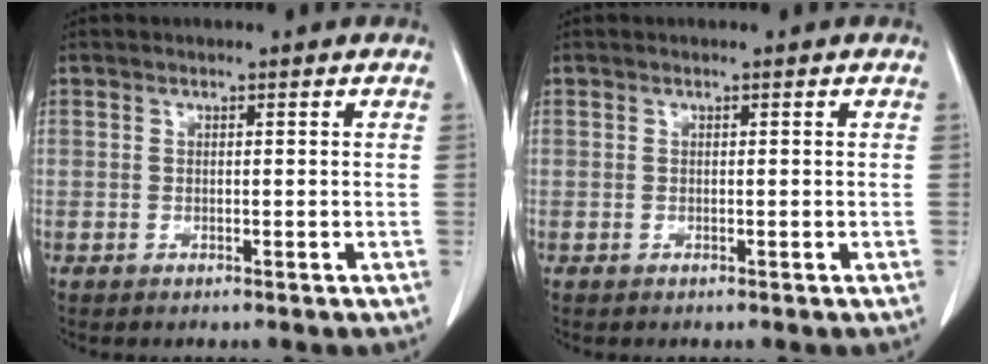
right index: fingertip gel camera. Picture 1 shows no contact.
{"total": 0.0}